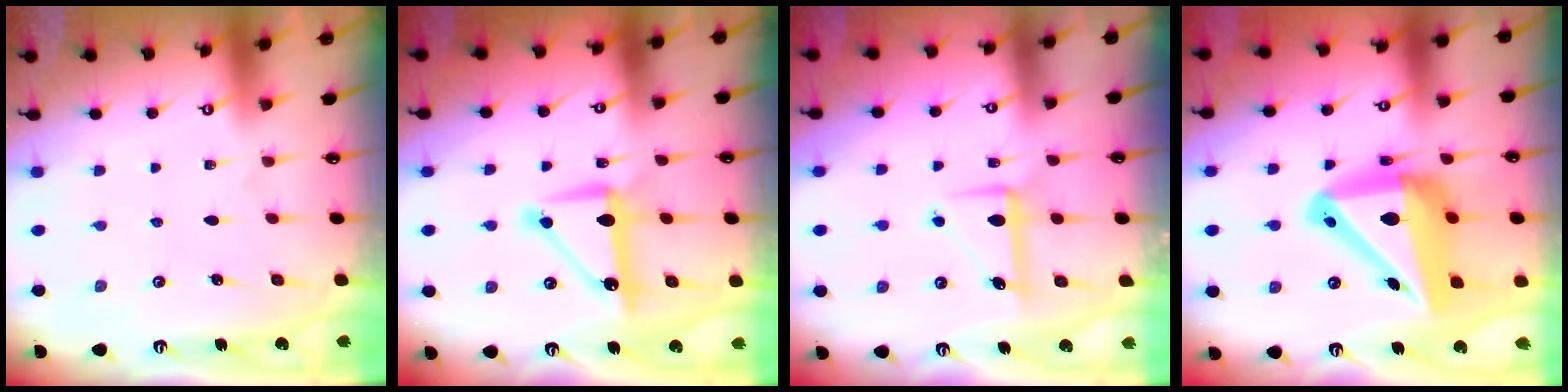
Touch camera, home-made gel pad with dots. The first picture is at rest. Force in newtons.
{"total": 11.4, "press": 11.4, "slide": 0.8}
{"total": 6.8, "press": 6.8, "slide": 0.2}
{"total": 19.5, "press": 19.2, "slide": 3.2}